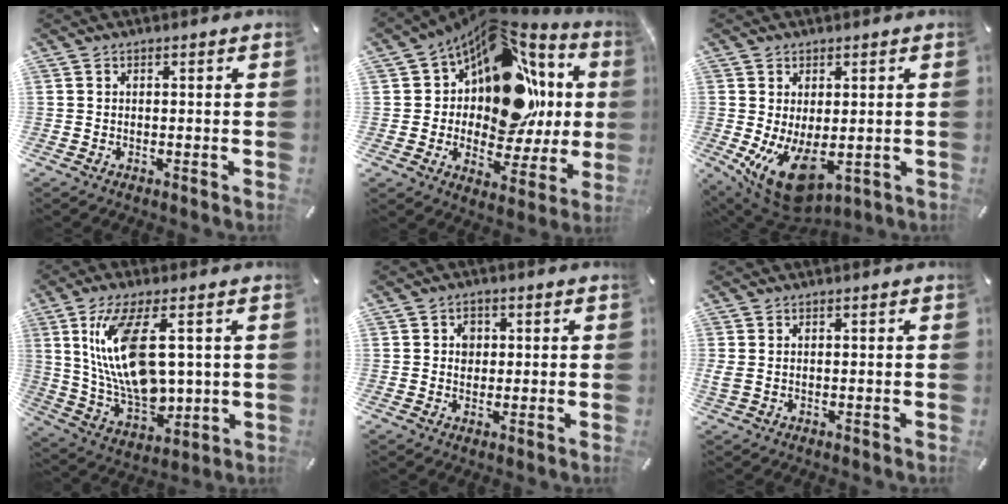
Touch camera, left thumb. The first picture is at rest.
{"total": 16.5, "force": [5.9, 10.7, 11.0], "torque": [-0.161, -0.063, 0.098]}
{"total": 12.0, "force": [-2.5, 6.6, 9.7], "torque": [-0.166, -0.001, -0.028]}
{"total": 17.0, "force": [4.8, 7.8, 14.4], "torque": [-0.312, -0.021, 0.075]}
{"total": 3.1, "force": [0.4, 2.8, 1.3], "torque": [-0.005, -0.003, -0.002]}
{"total": 1.3, "force": [0.4, 0.7, 1.0], "torque": [-0.021, 0.002, 0.007]}